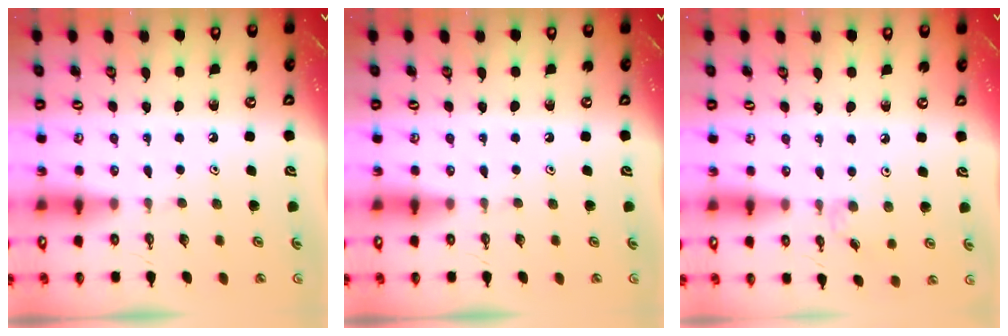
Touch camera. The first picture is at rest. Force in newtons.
{"total": 0.0}
{"total": 2.5, "press": 2.4, "slide": 0.4}